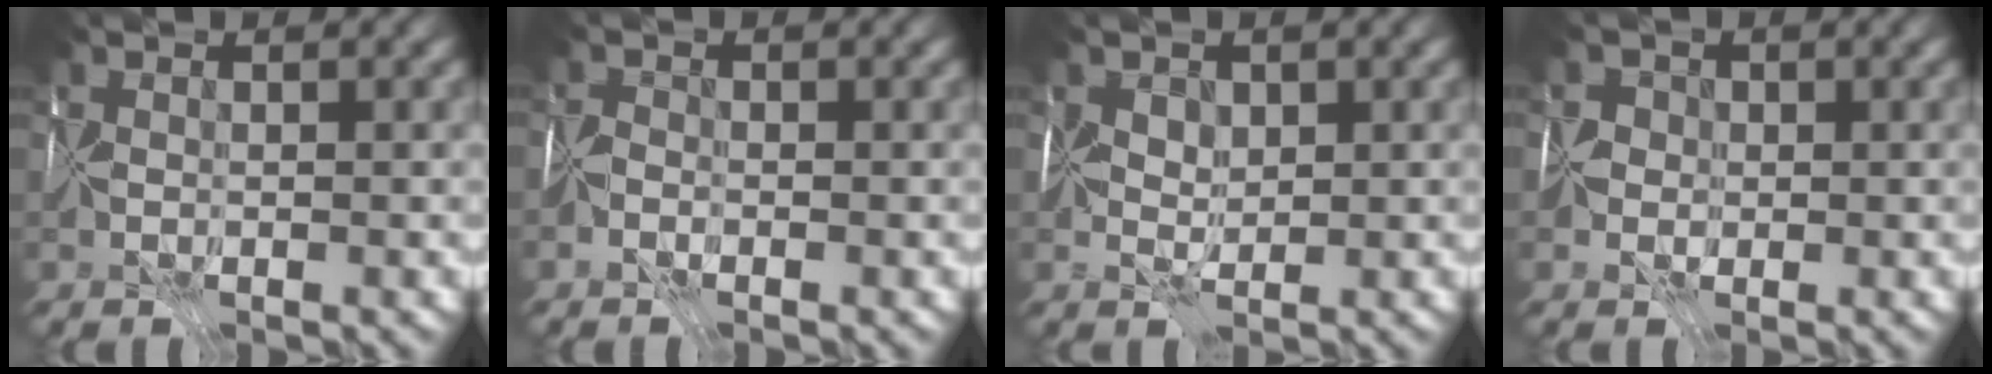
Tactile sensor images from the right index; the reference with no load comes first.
{"total": 0.9, "force": [-0.7, 0.5, 0.2], "torque": [-0.005, 0.007, -0.025]}
{"total": 1.9, "force": [0.8, 1.4, 1.1], "torque": [-0.022, 0.007, 0.009]}
{"total": 1.7, "force": [-0.1, 1.6, 0.3], "torque": [0.000, 0.008, -0.009]}